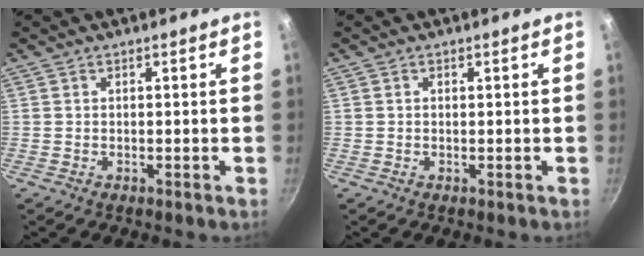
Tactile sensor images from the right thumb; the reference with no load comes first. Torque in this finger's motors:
{"motor_torque": [-0.15, -0.12, 0.03, 0.23, 0.06]}